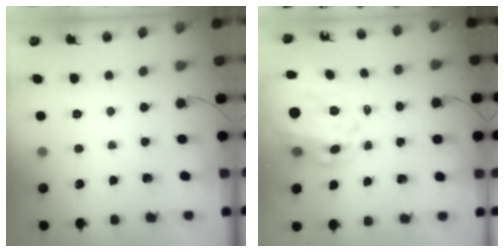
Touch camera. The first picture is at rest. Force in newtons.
{"total": 22.1, "press": 21.5, "slide": 4.9}